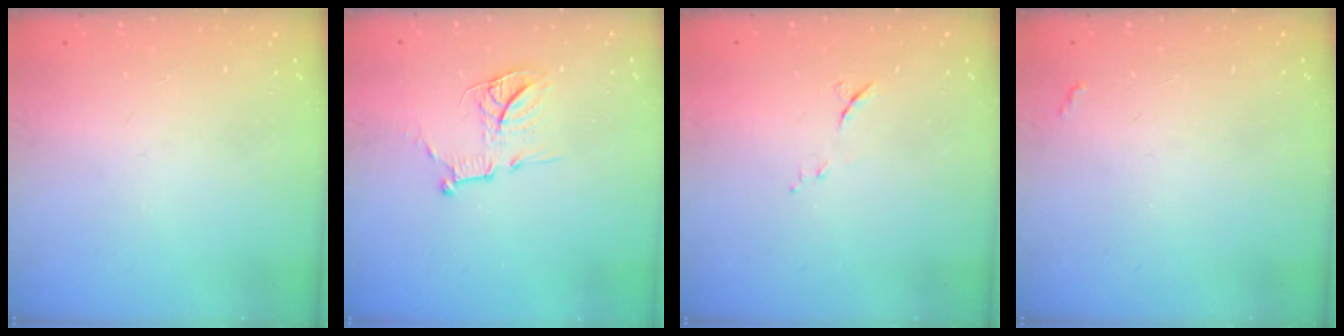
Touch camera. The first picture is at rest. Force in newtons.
{"total": 12.1, "press": 12.1, "slide": 0.9}
{"total": 6.4, "press": 6.3, "slide": 1.3}
{"total": 2.8, "press": 2.8, "slide": 0.4}